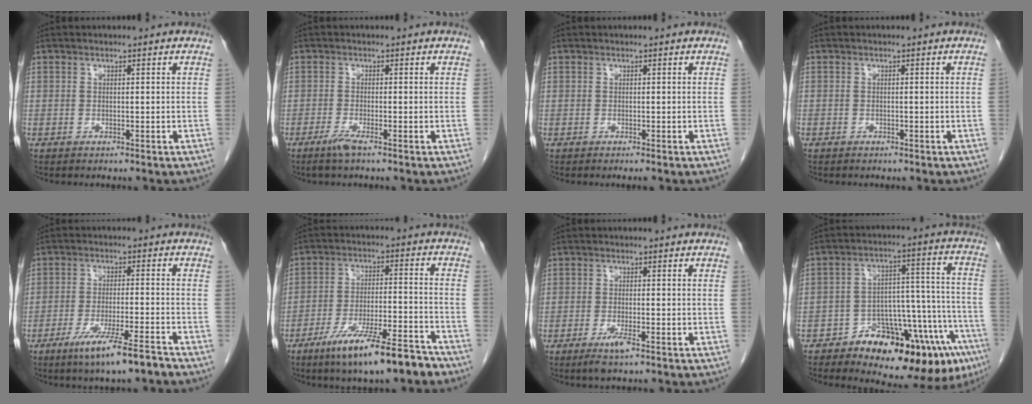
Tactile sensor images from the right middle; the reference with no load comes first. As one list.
[{"total": 2.3, "force": [-1.6, -0.1, 1.7], "torque": [-0.039, -0.005, -0.035]}, {"total": 0.8, "force": [-0.6, -0.1, 0.4], "torque": [-0.009, -0.003, -0.008]}, {"total": 0.0}, {"total": 8.2, "force": [-5.7, -0.1, 5.9], "torque": [-0.105, -0.020, -0.101]}, {"total": 12.9, "force": [-9.3, 1.7, 8.7], "torque": [-0.146, -0.011, -0.155]}, {"total": 2.9, "force": [-1.7, 0.3, 2.3], "torque": [-0.048, -0.006, -0.031]}, {"total": 19.5, "force": [-12.0, 5.9, 14.2], "torque": [-0.125, 0.050, -0.168]}]